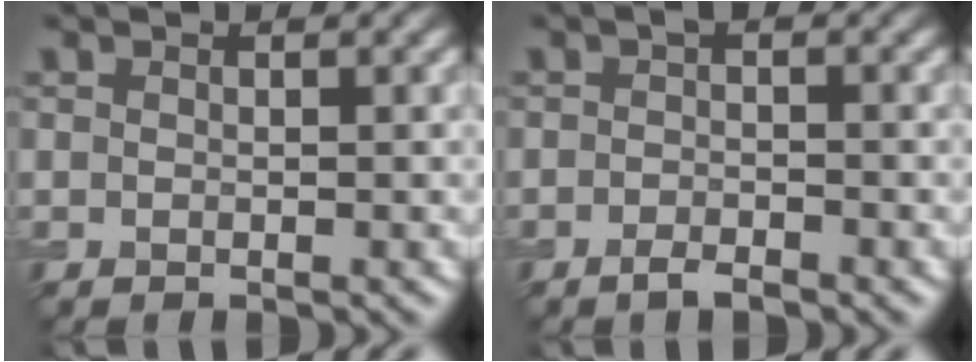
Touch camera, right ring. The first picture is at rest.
{"total": 1.8, "force": [-1.0, 0.5, 1.4], "torque": [-0.027, -0.001, -0.019]}